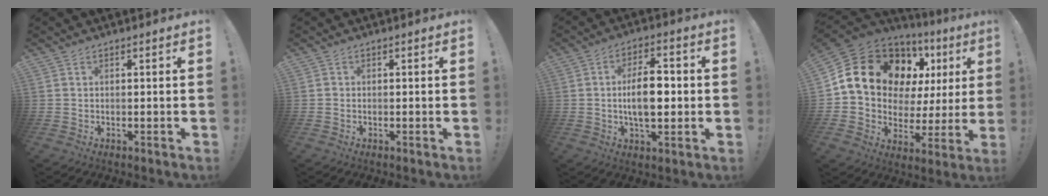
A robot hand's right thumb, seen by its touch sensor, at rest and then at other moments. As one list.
[{"total": 0.5, "force": [-0.3, 0.4, 0.1], "torque": [-0.006, 0.004, -0.003]}, {"total": 10.9, "force": [-0.3, 5.5, 9.4], "torque": [-0.168, 0.002, -0.013]}, {"total": 19.4, "force": [9.5, 12.2, 11.7], "torque": [-0.192, -0.052, 0.197]}]